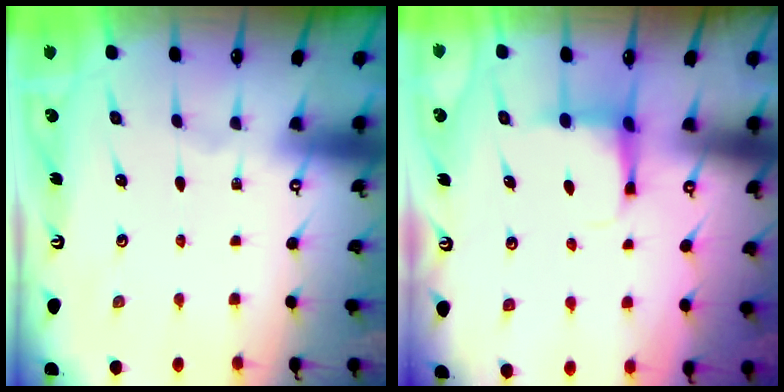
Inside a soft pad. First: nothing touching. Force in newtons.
{"total": 4.9, "press": 4.8, "slide": 0.9}